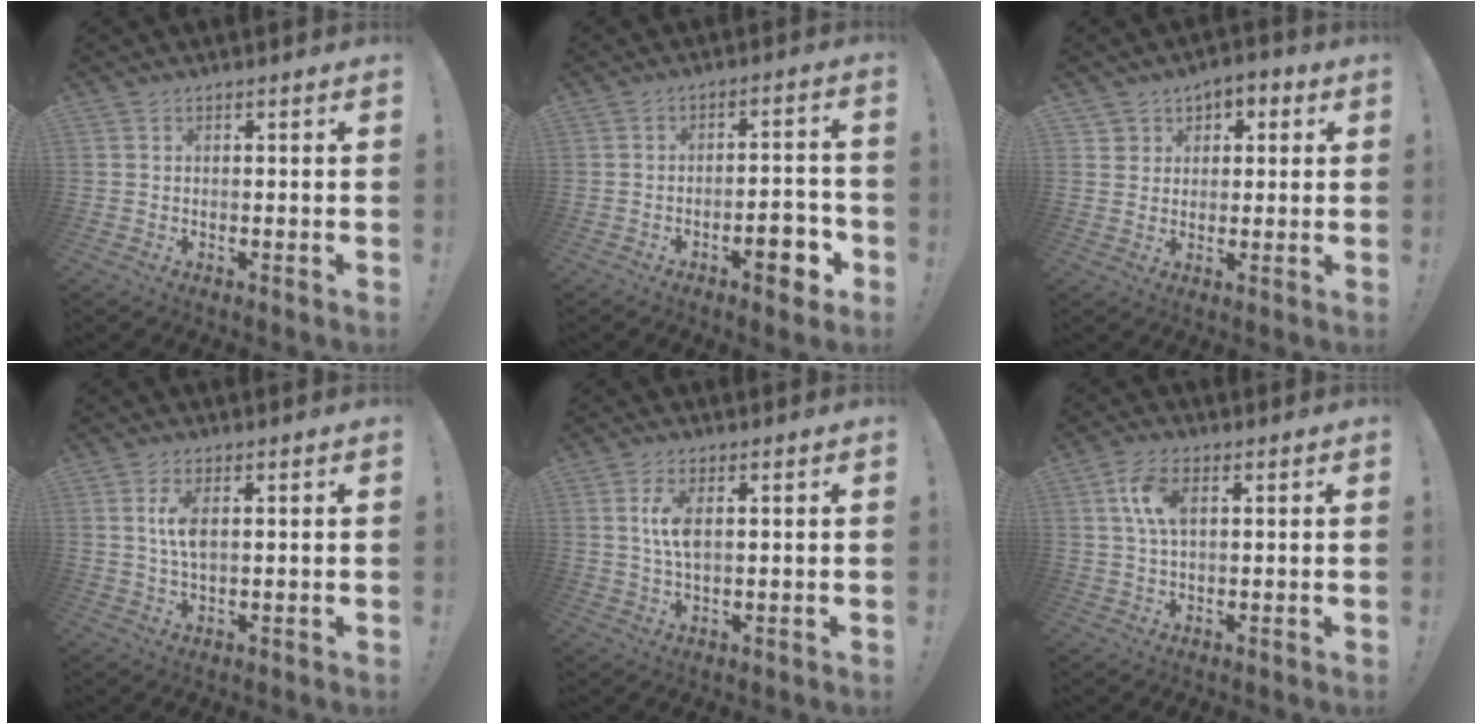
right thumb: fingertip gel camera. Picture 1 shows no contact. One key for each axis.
{"total": 8.6, "fx": -4.5, "fy": 3.1, "fz": 6.6, "tx": -0.076, "ty": 0.019, "tz": -0.075}
{"total": 4.5, "fx": 1.3, "fy": 4.3, "fz": 0.7, "tx": -0.008, "ty": -0.009, "tz": 0.023}
{"total": 5.4, "fx": 1.2, "fy": 2.3, "fz": 4.8, "tx": -0.093, "ty": 0.000, "tz": 0.017}
{"total": 6.0, "fx": 1.3, "fy": 2.6, "fz": 5.2, "tx": -0.102, "ty": 0.000, "tz": 0.020}
{"total": 8.0, "fx": 2.3, "fy": 4.4, "fz": 6.3, "tx": -0.135, "ty": 0.005, "tz": 0.041}